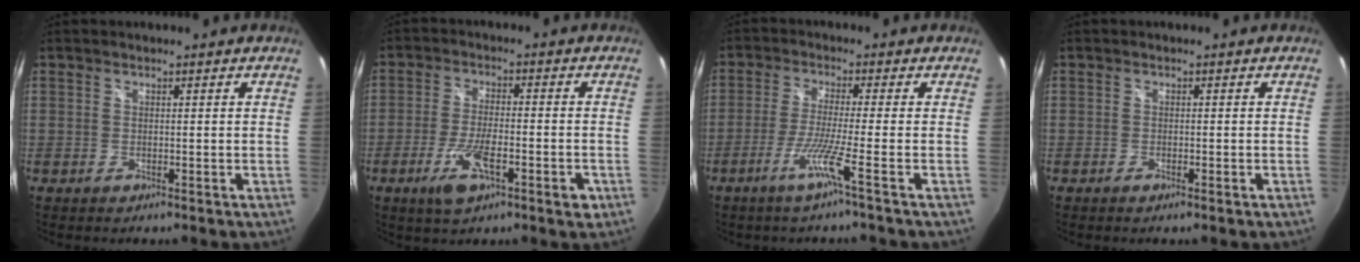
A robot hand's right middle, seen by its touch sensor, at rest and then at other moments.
{"total": 9.1, "force": [-4.1, 2.5, 7.7], "torque": [-0.153, -0.014, -0.072]}
{"total": 6.1, "force": [-3.0, -1.9, 4.9], "torque": [-0.115, -0.011, -0.061]}
{"total": 1.0, "force": [-0.5, 0.0, 0.8], "torque": [-0.012, -0.002, -0.010]}